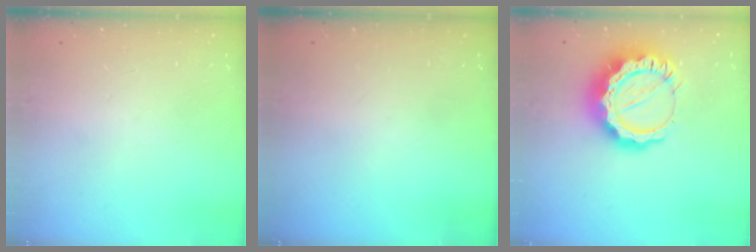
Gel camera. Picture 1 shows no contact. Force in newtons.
{"total": 0.0}
{"total": 16.8, "press": 16.7, "slide": 1.6}